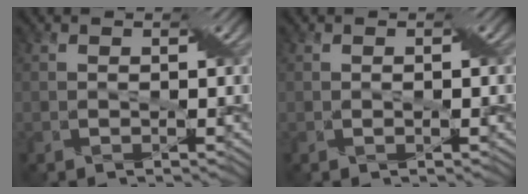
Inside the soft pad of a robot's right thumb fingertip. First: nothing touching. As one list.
[{"total": 0.9, "force": [0.0, 0.1, 0.9], "torque": [-0.014, 0.001, 0.000]}]